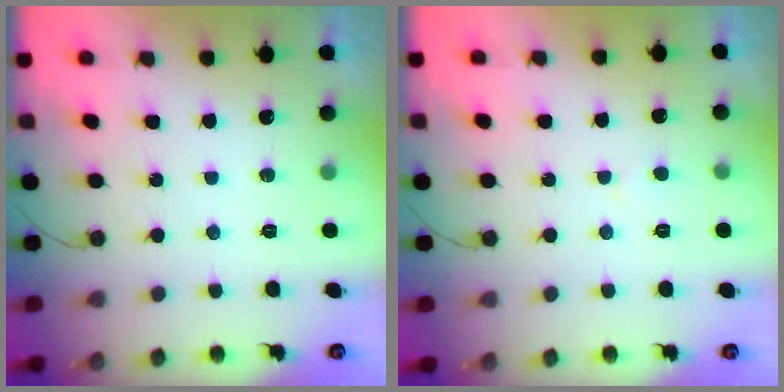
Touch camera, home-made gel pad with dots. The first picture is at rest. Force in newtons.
{"total": 2.2, "press": 2.2, "slide": 0.3}